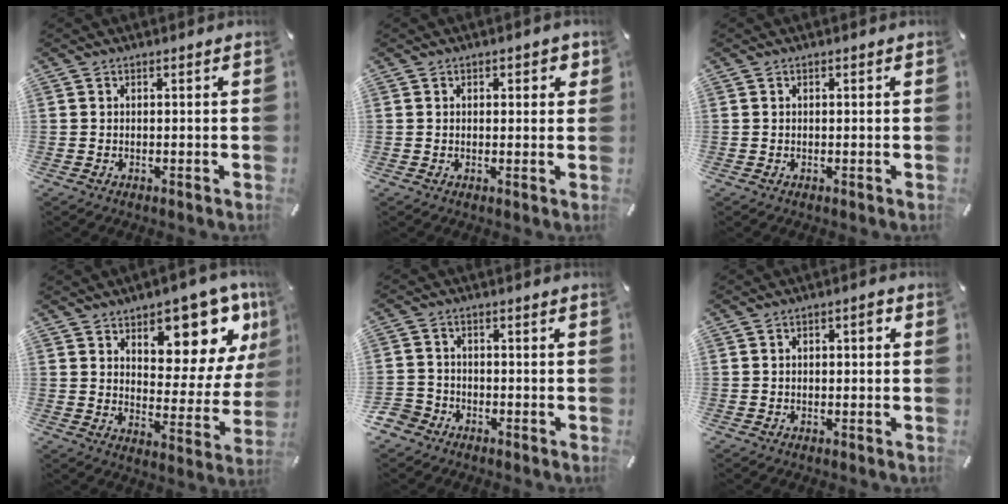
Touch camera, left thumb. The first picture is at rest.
{"total": 1.7, "force": [0.5, 1.1, 1.2], "torque": [-0.007, -0.001, 0.003]}
{"total": 0.0}
{"total": 12.6, "force": [9.2, 6.1, 6.0], "torque": [-0.059, -0.089, 0.156]}
{"total": 5.0, "force": [-3.2, 3.7, 0.9], "torque": [-0.033, 0.012, -0.064]}
{"total": 2.6, "force": [0.2, 1.4, 2.2], "torque": [-0.035, 0.007, -0.002]}